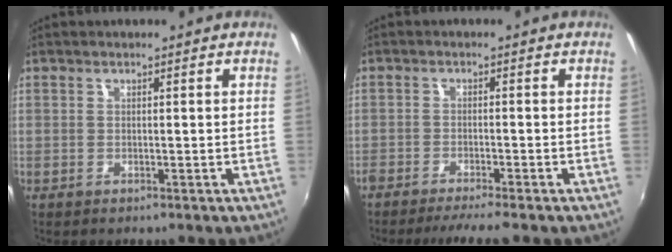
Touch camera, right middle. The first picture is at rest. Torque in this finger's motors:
{"motor_torque": [0.15, -0.13, 0.09, 0.02]}